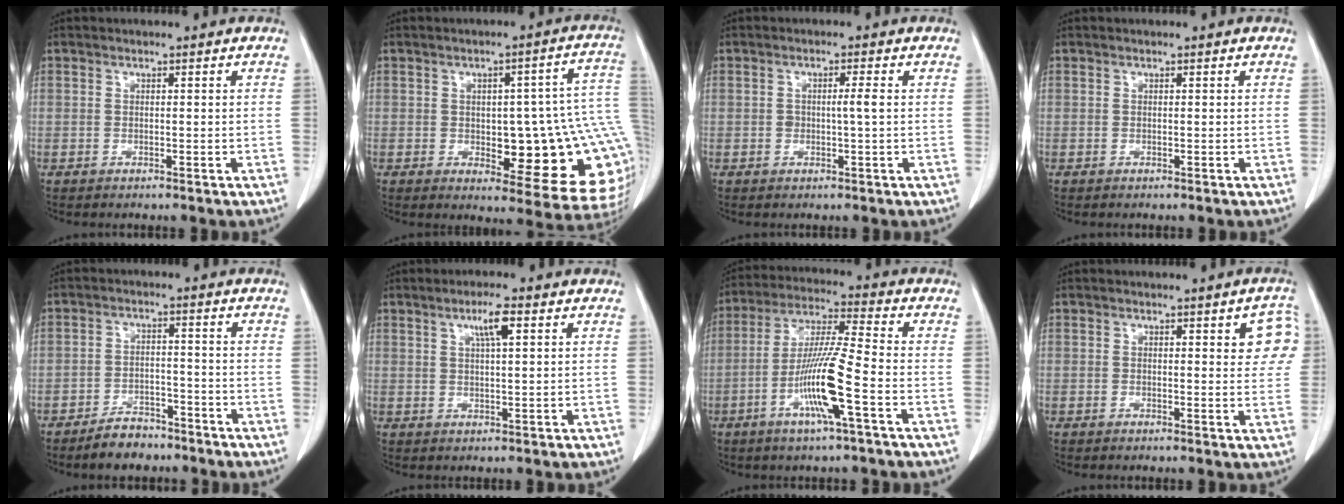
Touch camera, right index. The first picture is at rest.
{"total": 18.7, "force": [-2.1, 5.7, 17.7], "torque": [-0.131, 0.029, -0.005]}
{"total": 2.1, "force": [0.0, 0.1, 2.1], "torque": [-0.039, 0.000, 0.002]}
{"total": 0.0}
{"total": 5.3, "force": [-4.3, 2.5, 1.7], "torque": [-0.029, 0.005, -0.069]}
{"total": 4.1, "force": [1.9, 0.3, 3.6], "torque": [-0.064, 0.002, 0.032]}
{"total": 11.7, "force": [-4.1, -0.2, 11.0], "torque": [-0.217, -0.006, -0.083]}
{"total": 5.1, "force": [1.8, 1.5, 4.5], "torque": [-0.034, 0.001, 0.013]}